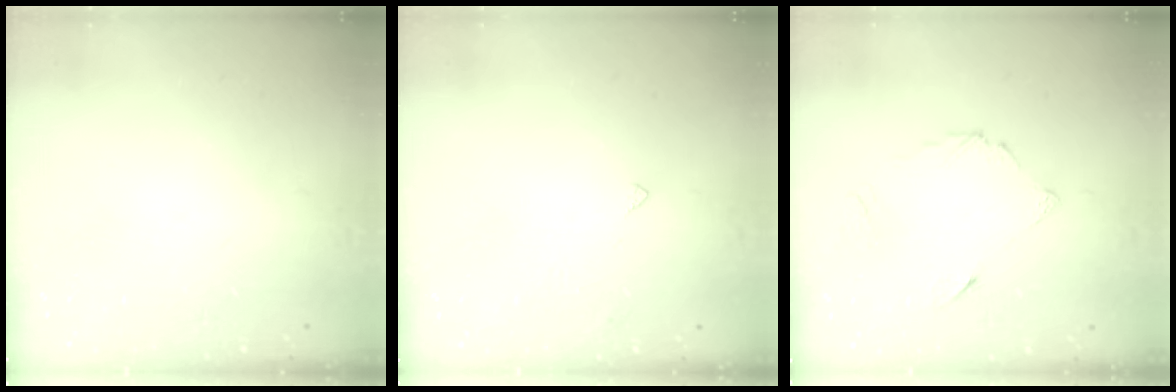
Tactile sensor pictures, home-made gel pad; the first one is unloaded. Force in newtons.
{"total": 2.4, "press": 2.4, "slide": 0.4}
{"total": 5.8, "press": 5.7, "slide": 0.5}